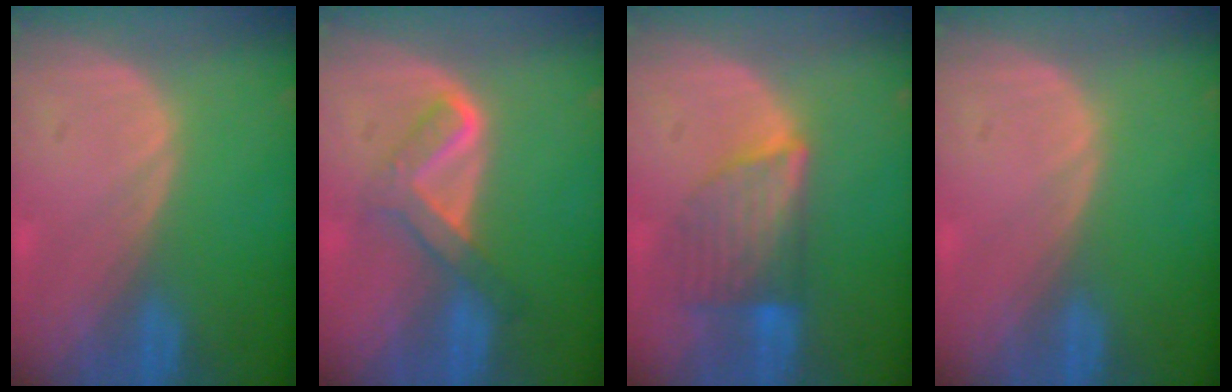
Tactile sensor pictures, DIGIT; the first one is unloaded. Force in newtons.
{"total": 5.1, "press": 5.1, "slide": 0.8}
{"total": 6.9, "press": 6.6, "slide": 2.0}
{"total": 0.0}